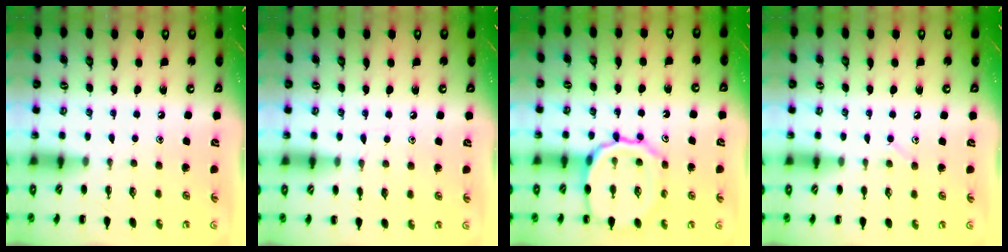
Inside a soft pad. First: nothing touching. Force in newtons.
{"total": 3.7, "press": 3.6, "slide": 1.1}
{"total": 14.3, "press": 14.3, "slide": 1.3}
{"total": 5.4, "press": 5.2, "slide": 1.5}